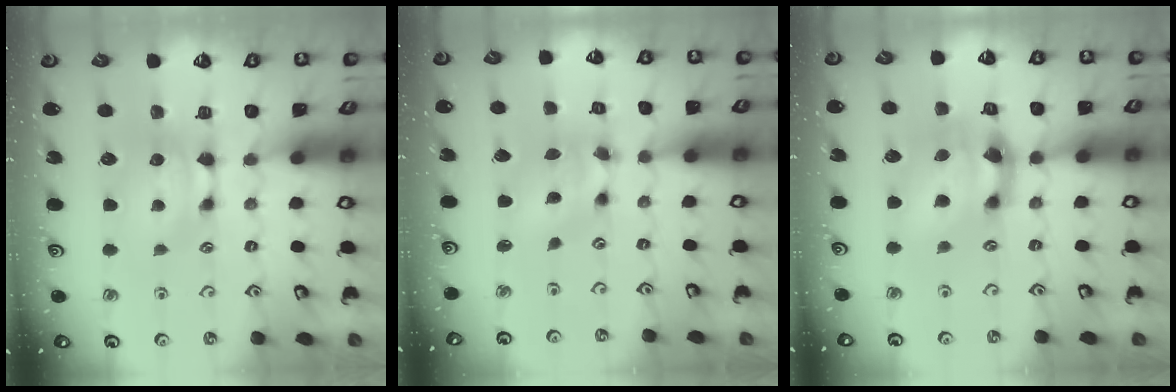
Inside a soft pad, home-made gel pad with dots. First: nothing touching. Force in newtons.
{"total": 4.2, "press": 4.0, "slide": 1.5}
{"total": 5.8, "press": 5.2, "slide": 2.5}